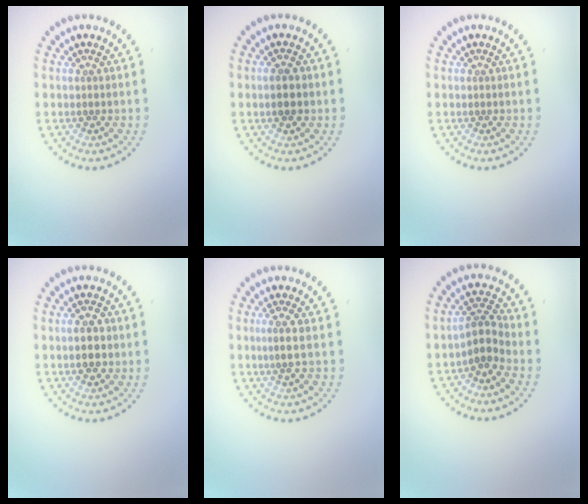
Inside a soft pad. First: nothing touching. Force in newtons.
{"total": 1.9, "press": 1.9, "slide": 0.0}
{"total": 0.0}
{"total": 2.2, "press": 2.2, "slide": 0.1}
{"total": 1.6, "press": 1.3, "slide": 1.0}
{"total": 2.5, "press": 1.9, "slide": 1.7}